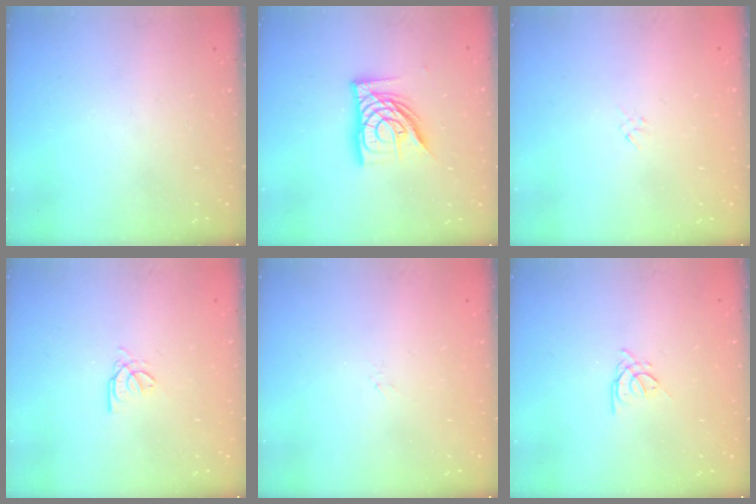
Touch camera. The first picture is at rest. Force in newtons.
{"total": 14.0, "press": 14.0, "slide": 1.1}
{"total": 1.3, "press": 1.3, "slide": 0.4}
{"total": 2.7, "press": 2.7, "slide": 0.4}
{"total": 1.5, "press": 1.4, "slide": 0.3}
{"total": 1.9, "press": 1.9, "slide": 0.4}